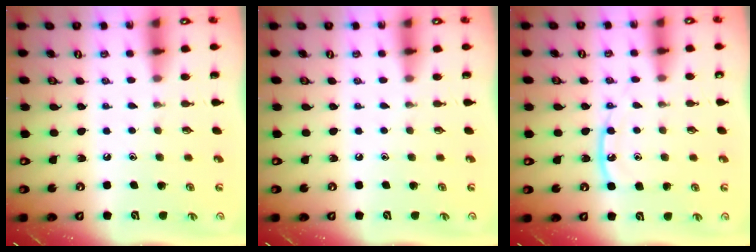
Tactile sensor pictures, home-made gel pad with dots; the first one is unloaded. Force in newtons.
{"total": 0.0}
{"total": 9.9, "press": 9.8, "slide": 0.8}